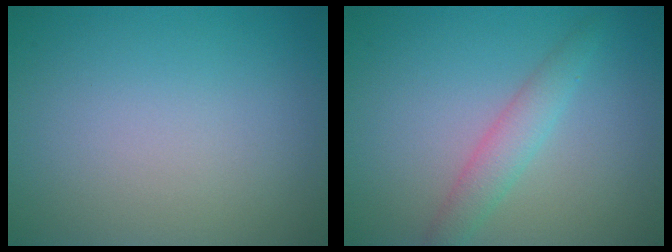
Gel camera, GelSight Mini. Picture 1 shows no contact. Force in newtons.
{"total": 2.9, "press": 2.9, "slide": 0.1}